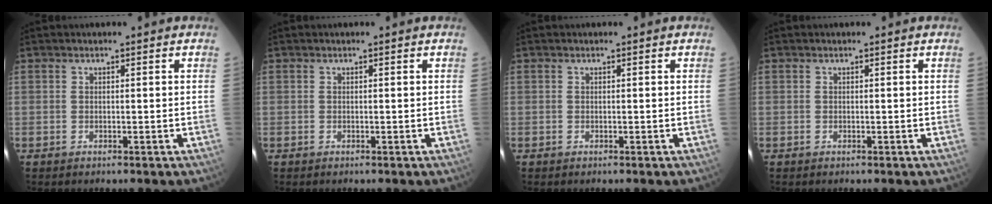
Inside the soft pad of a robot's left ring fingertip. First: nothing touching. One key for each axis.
{"total": 0.0}
{"total": 0.0}
{"total": 0.0}